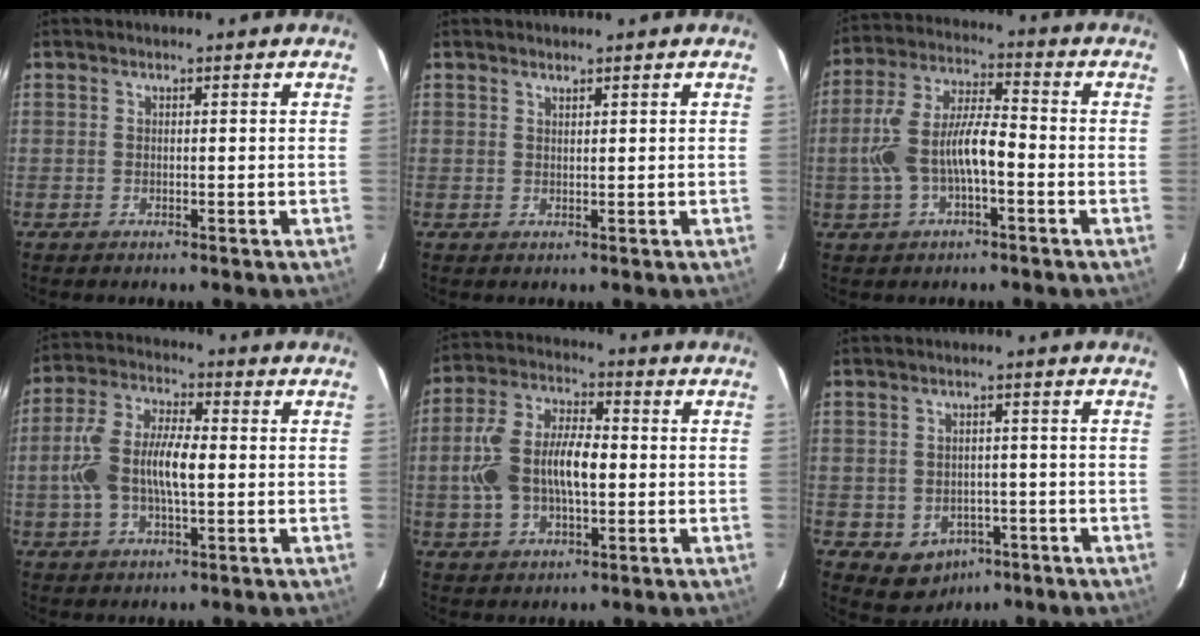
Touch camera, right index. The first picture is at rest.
{"total": 0.8, "force": [0.7, 0.1, 0.3], "torque": [-0.005, 0.001, 0.014]}
{"total": 11.1, "force": [-2.7, 4.2, 9.9], "torque": [-0.207, 0.011, -0.045]}
{"total": 11.2, "force": [-0.8, 4.8, 10.1], "torque": [-0.210, 0.010, -0.017]}
{"total": 12.8, "force": [-0.9, 6.8, 10.9], "torque": [-0.221, 0.012, -0.015]}
{"total": 6.7, "force": [-3.2, 5.5, 2.0], "torque": [-0.044, 0.014, -0.024]}